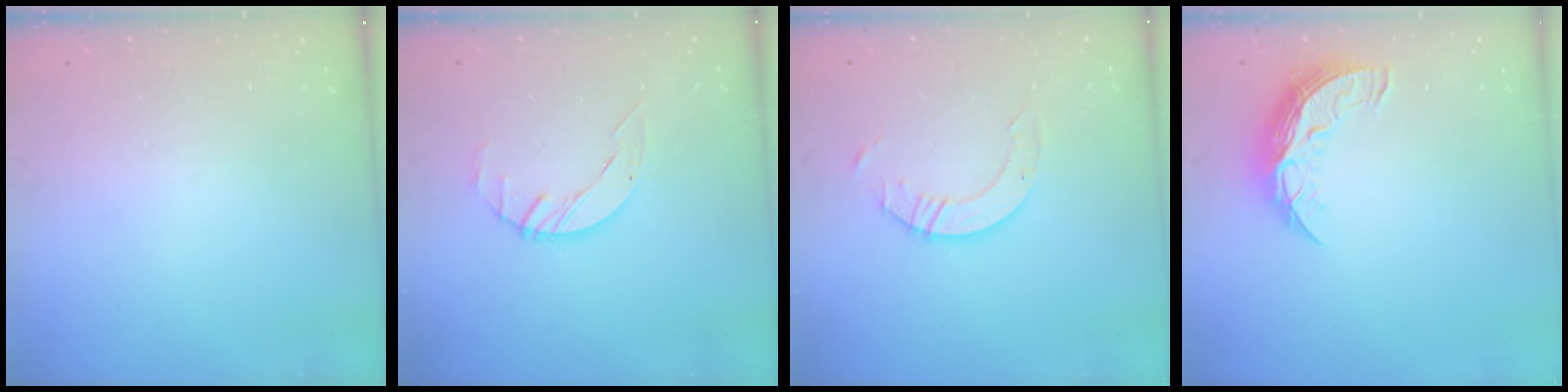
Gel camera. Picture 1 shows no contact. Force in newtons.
{"total": 2.7, "press": 2.6, "slide": 0.4}
{"total": 3.9, "press": 3.9, "slide": 0.4}
{"total": 9.4, "press": 9.4, "slide": 0.6}